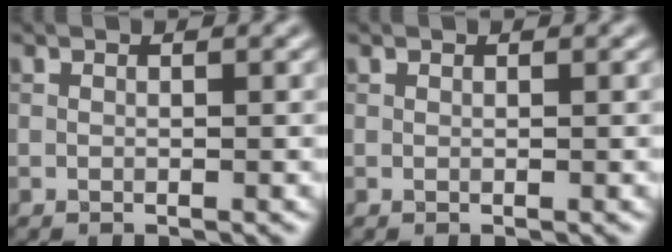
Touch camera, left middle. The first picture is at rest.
{"total": 0.0}